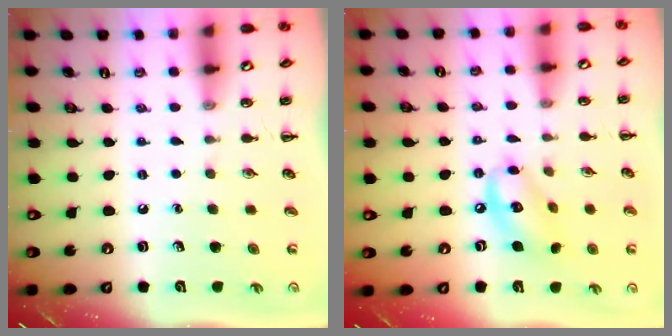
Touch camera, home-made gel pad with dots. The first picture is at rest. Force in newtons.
{"total": 10.8, "press": 10.6, "slide": 2.1}